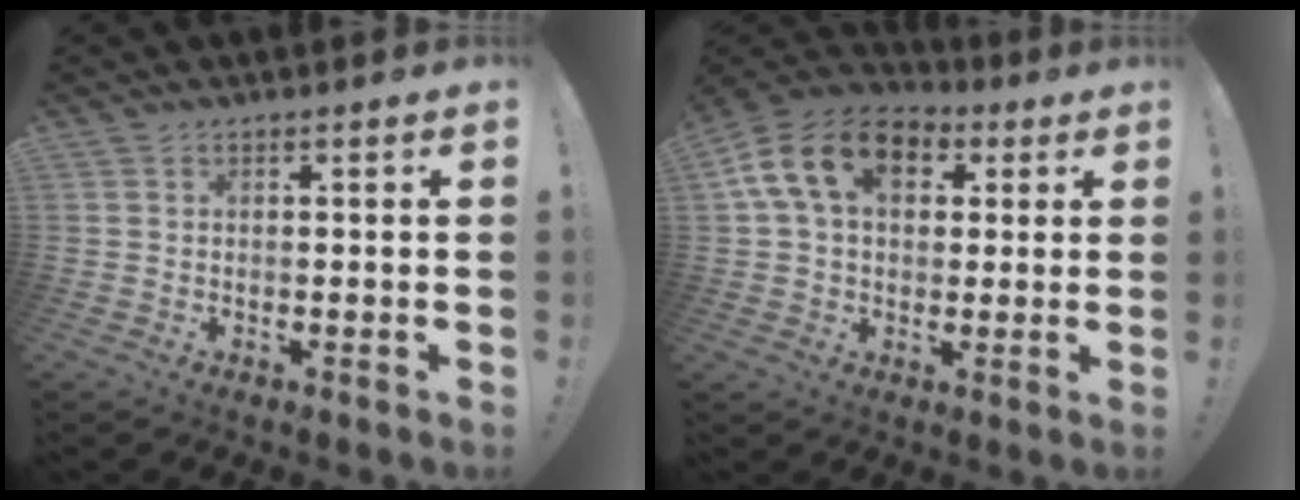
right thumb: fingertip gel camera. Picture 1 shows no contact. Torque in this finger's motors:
{"motor_torque": [1.90, 2.71, 0.61, -0.33, 0.17]}